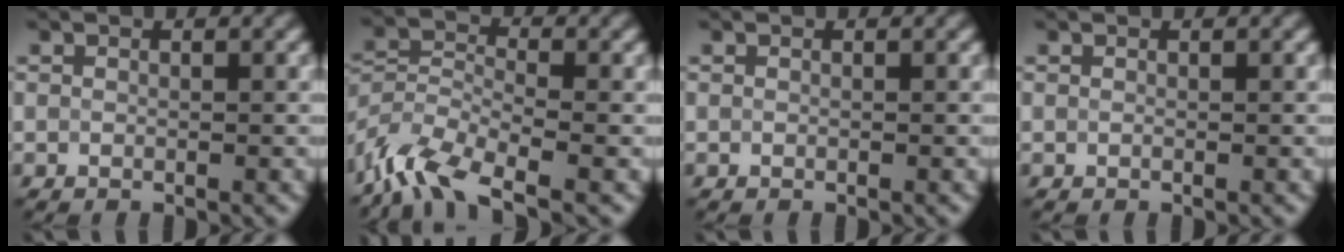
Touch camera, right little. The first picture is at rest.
{"total": 7.0, "force": [-5.5, 2.1, 3.7], "torque": [-0.074, -0.006, -0.121]}
{"total": 0.0}
{"total": 0.0}